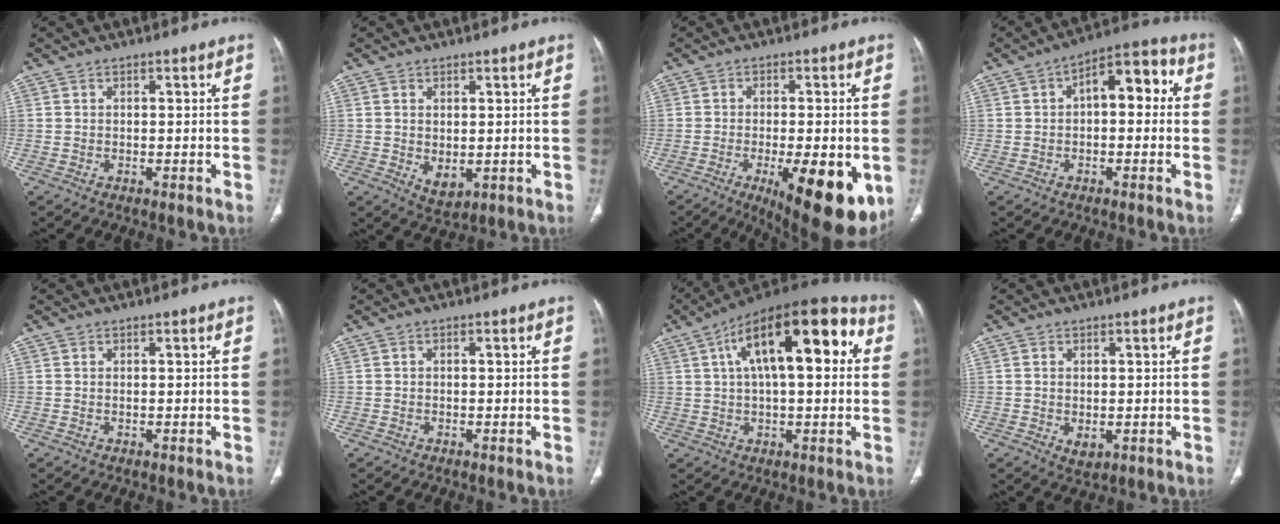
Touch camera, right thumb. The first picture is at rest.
{"total": 4.2, "force": [-0.3, 2.6, 3.3], "torque": [-0.052, -0.008, 0.009]}
{"total": 17.0, "force": [-5.7, 5.8, 14.9], "torque": [-0.169, -0.017, -0.066]}
{"total": 9.5, "force": [1.0, 5.1, 7.9], "torque": [-0.078, 0.035, 0.004]}
{"total": 0.0}
{"total": 0.0}
{"total": 21.5, "force": [5.8, 8.9, 18.7], "torque": [-0.274, 0.034, 0.081]}
{"total": 2.9, "force": [-0.3, 1.8, 2.2], "torque": [-0.037, -0.005, 0.004]}